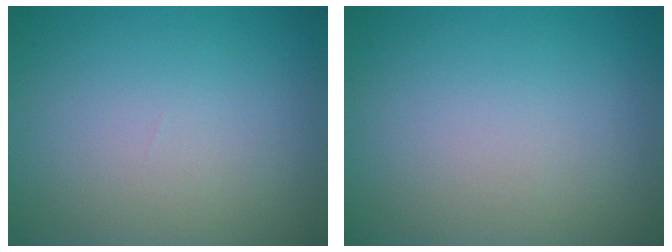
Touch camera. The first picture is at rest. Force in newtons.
{"total": 0.0}